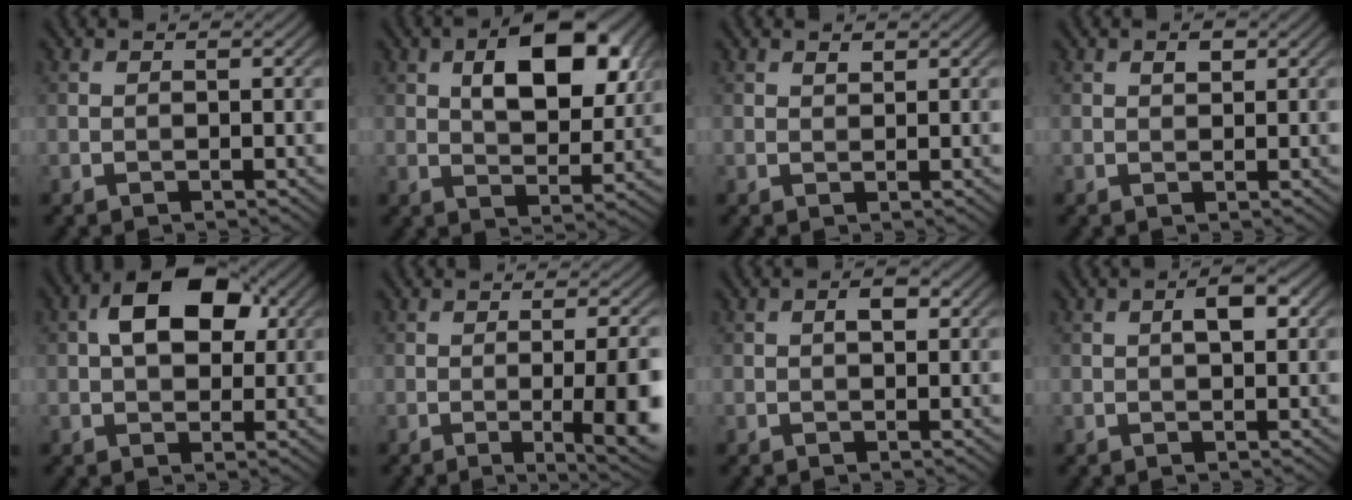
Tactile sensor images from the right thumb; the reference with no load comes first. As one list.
[{"total": 10.5, "force": [3.4, 5.5, 8.2], "torque": [-0.131, 0.004, 0.055]}, {"total": 0.9, "force": [0.7, 0.4, 0.5], "torque": [-0.010, -0.004, 0.014]}, {"total": 1.3, "force": [0.7, 0.7, 0.9], "torque": [-0.013, -0.001, 0.012]}, {"total": 8.7, "force": [2.2, 5.3, 6.6], "torque": [-0.110, 0.014, 0.029]}, {"total": 8.7, "force": [-1.7, 2.1, 8.3], "torque": [-0.107, -0.002, -0.016]}, {"total": 2.0, "force": [0.5, 1.0, 1.7], "torque": [-0.023, 0.002, 0.006]}, {"total": 3.1, "force": [0.7, 1.3, 2.7], "torque": [-0.040, 0.004, 0.009]}]